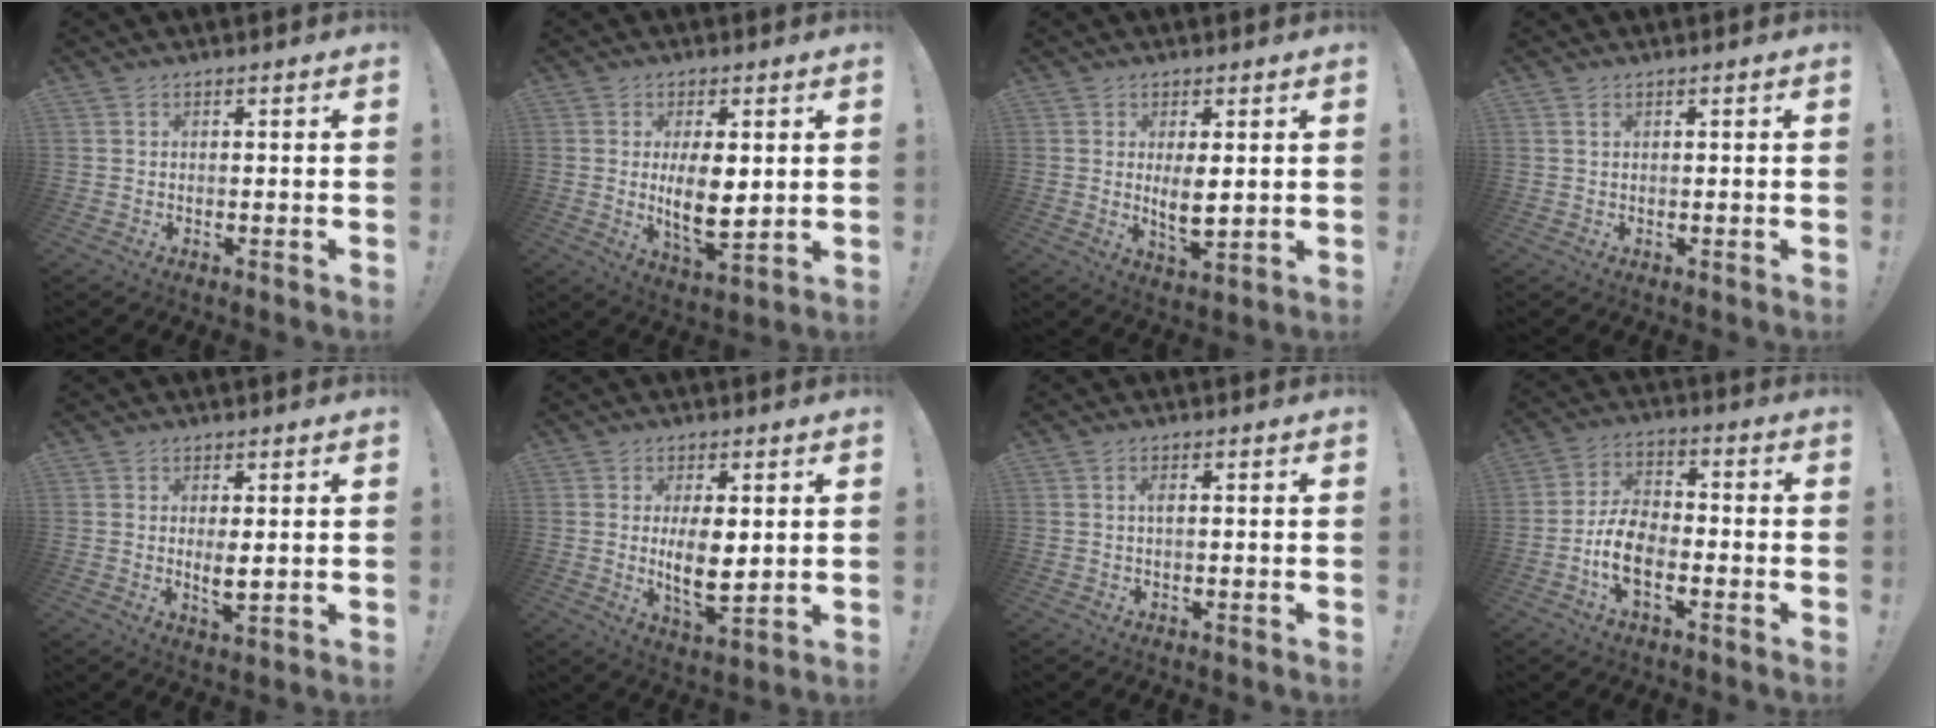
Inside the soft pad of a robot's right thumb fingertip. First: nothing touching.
{"total": 10.3, "force": [1.0, 4.3, 9.3], "torque": [-0.152, -0.023, 0.014]}
{"total": 6.4, "force": [1.1, 2.6, 5.7], "torque": [-0.081, -0.015, 0.017]}
{"total": 0.9, "force": [0.5, 0.4, 0.6], "torque": [-0.017, 0.003, 0.009]}
{"total": 3.9, "force": [0.7, 1.1, 3.6], "torque": [-0.044, -0.012, 0.010]}
{"total": 9.4, "force": [0.9, 4.1, 8.4], "torque": [-0.137, -0.024, 0.013]}
{"total": 1.6, "force": [0.2, 0.4, 1.5], "torque": [-0.031, 0.003, 0.002]}
{"total": 10.6, "force": [-4.4, 5.9, 7.6], "torque": [-0.157, 0.016, -0.080]}